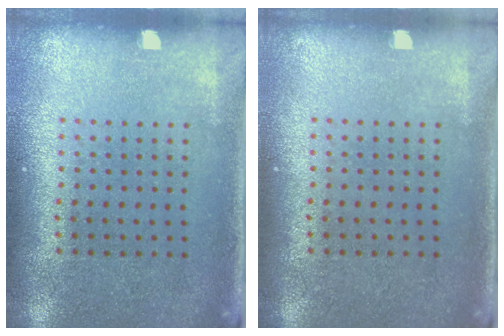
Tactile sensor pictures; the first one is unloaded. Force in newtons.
{"total": 0.0}